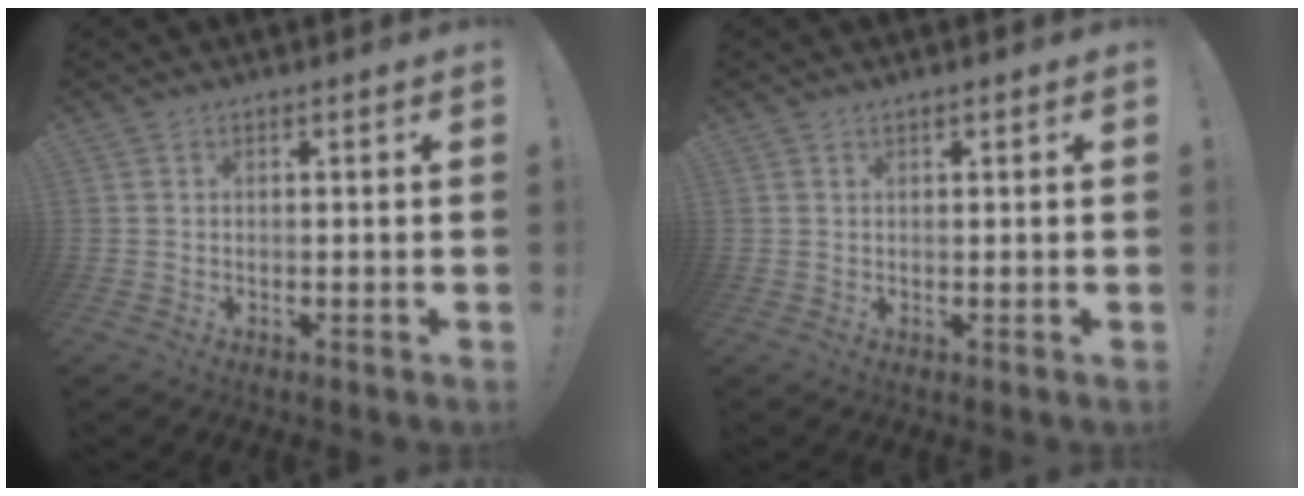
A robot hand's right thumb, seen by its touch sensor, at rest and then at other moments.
{"total": 0.6, "force": [0.6, 0.2, 0.2], "torque": [0.002, -0.002, 0.009]}